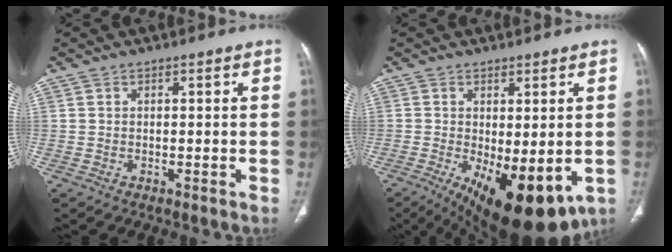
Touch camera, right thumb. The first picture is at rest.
{"total": 15.6, "force": [-5.3, 6.6, 13.1], "torque": [-0.185, -0.020, -0.059]}